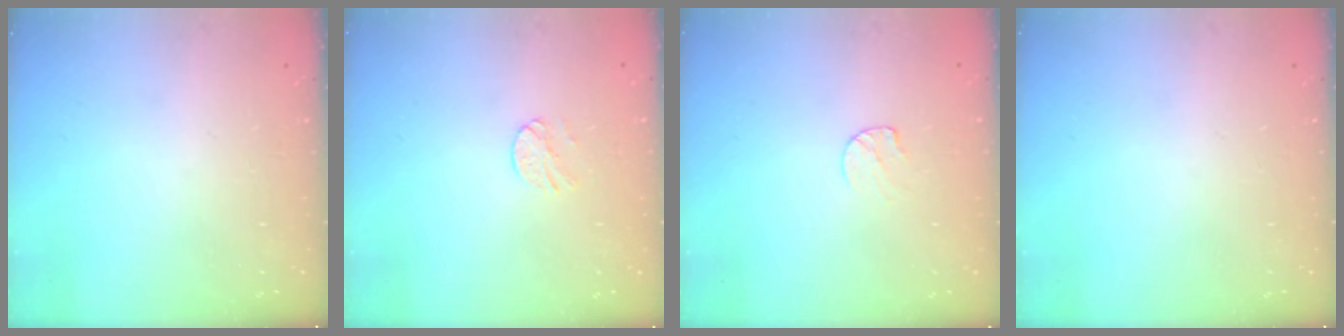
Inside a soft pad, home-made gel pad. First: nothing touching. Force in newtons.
{"total": 5.8, "press": 5.8, "slide": 0.4}
{"total": 4.8, "press": 4.8, "slide": 0.4}
{"total": 0.0}